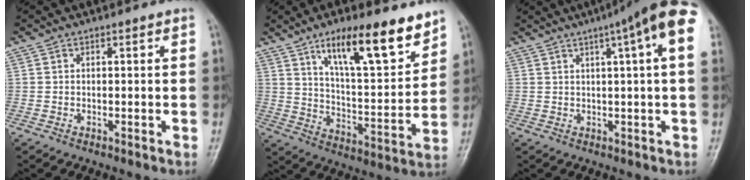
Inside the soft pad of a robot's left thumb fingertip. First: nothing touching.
{"total": 17.2, "force": [11.2, 4.9, 12.2], "torque": [-0.158, -0.063, 0.191]}
{"total": 13.0, "force": [5.8, 1.6, 11.5], "torque": [-0.153, 0.020, 0.070]}